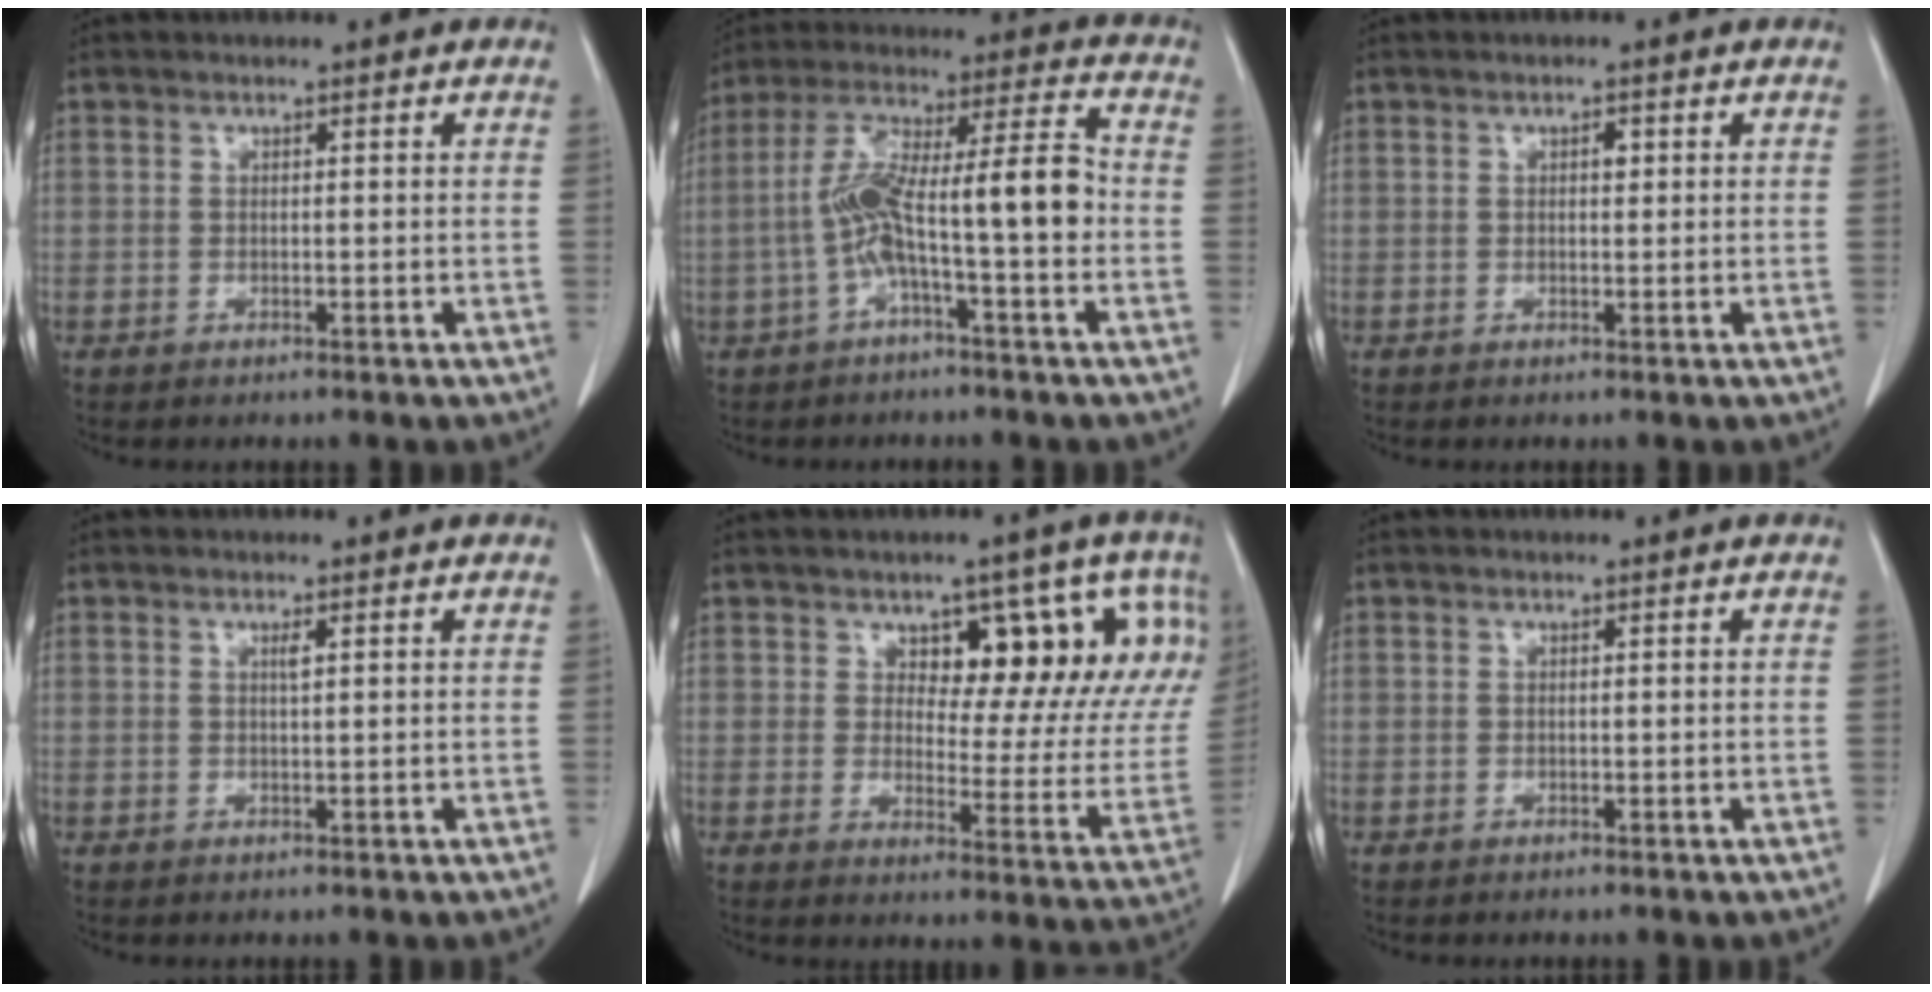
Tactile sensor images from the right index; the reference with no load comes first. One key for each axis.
{"total": 12.9, "fx": -2.5, "fy": 1.6, "fz": 12.6, "tx": -0.231, "ty": 0.040, "tz": -0.044}
{"total": 1.1, "fx": 0.3, "fy": 0.6, "fz": 0.9, "tx": -0.013, "ty": 0.002, "tz": 0.004}
{"total": 0.8, "fx": 0.4, "fy": 0.0, "fz": 0.7, "tx": -0.016, "ty": 0.000, "tz": 0.007}
{"total": 14.4, "fx": 6.7, "fy": 6.8, "fz": 10.9, "tx": -0.108, "ty": 0.007, "tz": 0.089}
{"total": 0.0}